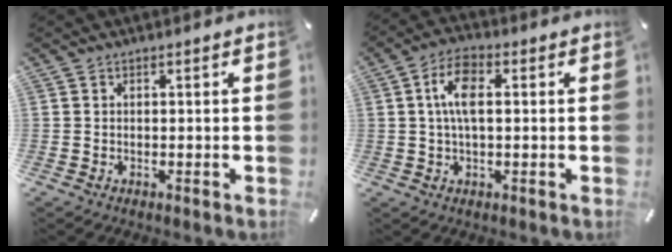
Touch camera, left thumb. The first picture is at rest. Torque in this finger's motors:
{"motor_torque": [0.34, 0.33, 0.48, 0.07, 0.13]}